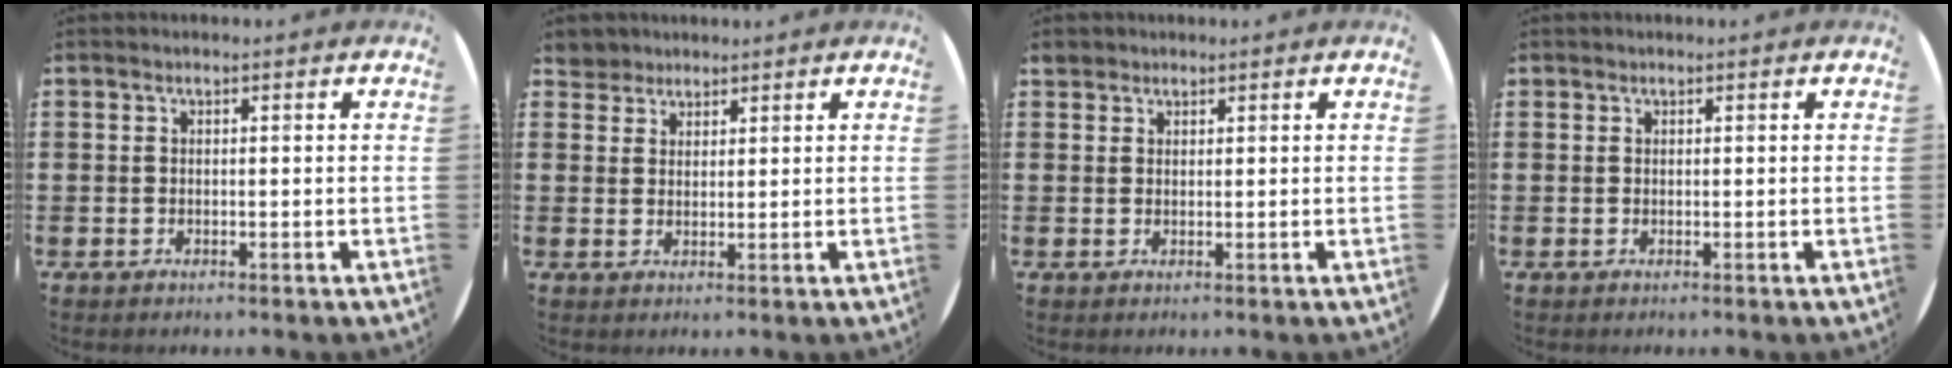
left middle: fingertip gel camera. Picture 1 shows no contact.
{"total": 2.9, "force": [2.6, 1.2, -0.2], "torque": [-0.003, 0.005, 0.053]}
{"total": 1.3, "force": [1.2, 0.6, 0.0], "torque": [0.006, 0.000, 0.022]}
{"total": 0.0}